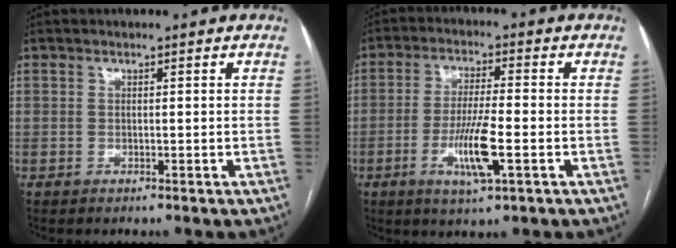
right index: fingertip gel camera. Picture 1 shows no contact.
{"total": 8.4, "force": [-2.8, 0.6, 7.8], "torque": [-0.151, -0.012, -0.051]}